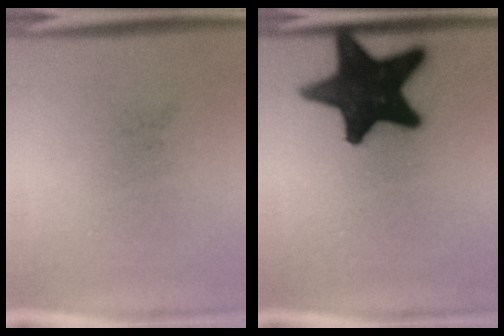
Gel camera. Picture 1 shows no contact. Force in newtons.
{"total": 19.8}